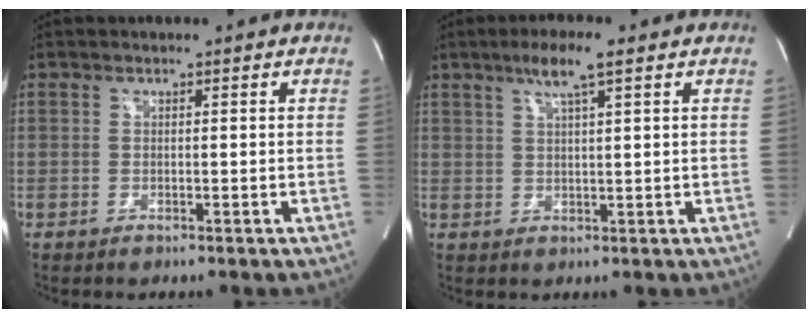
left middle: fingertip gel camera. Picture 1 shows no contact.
{"total": 5.2, "force": [3.1, 0.1, 4.2], "torque": [-0.081, 0.006, 0.055]}